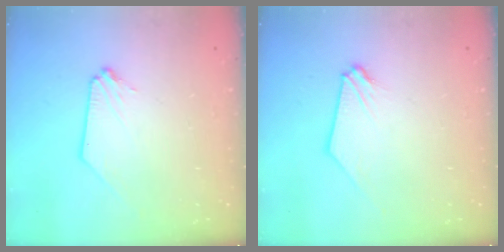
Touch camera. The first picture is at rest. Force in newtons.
{"total": 0.0}